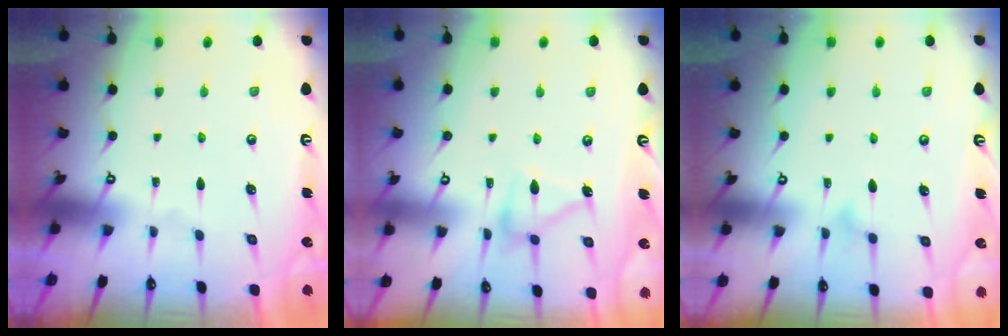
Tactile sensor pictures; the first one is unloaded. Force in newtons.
{"total": 12.3, "press": 12.3, "slide": 0.6}
{"total": 7.3, "press": 7.3, "slide": 0.4}